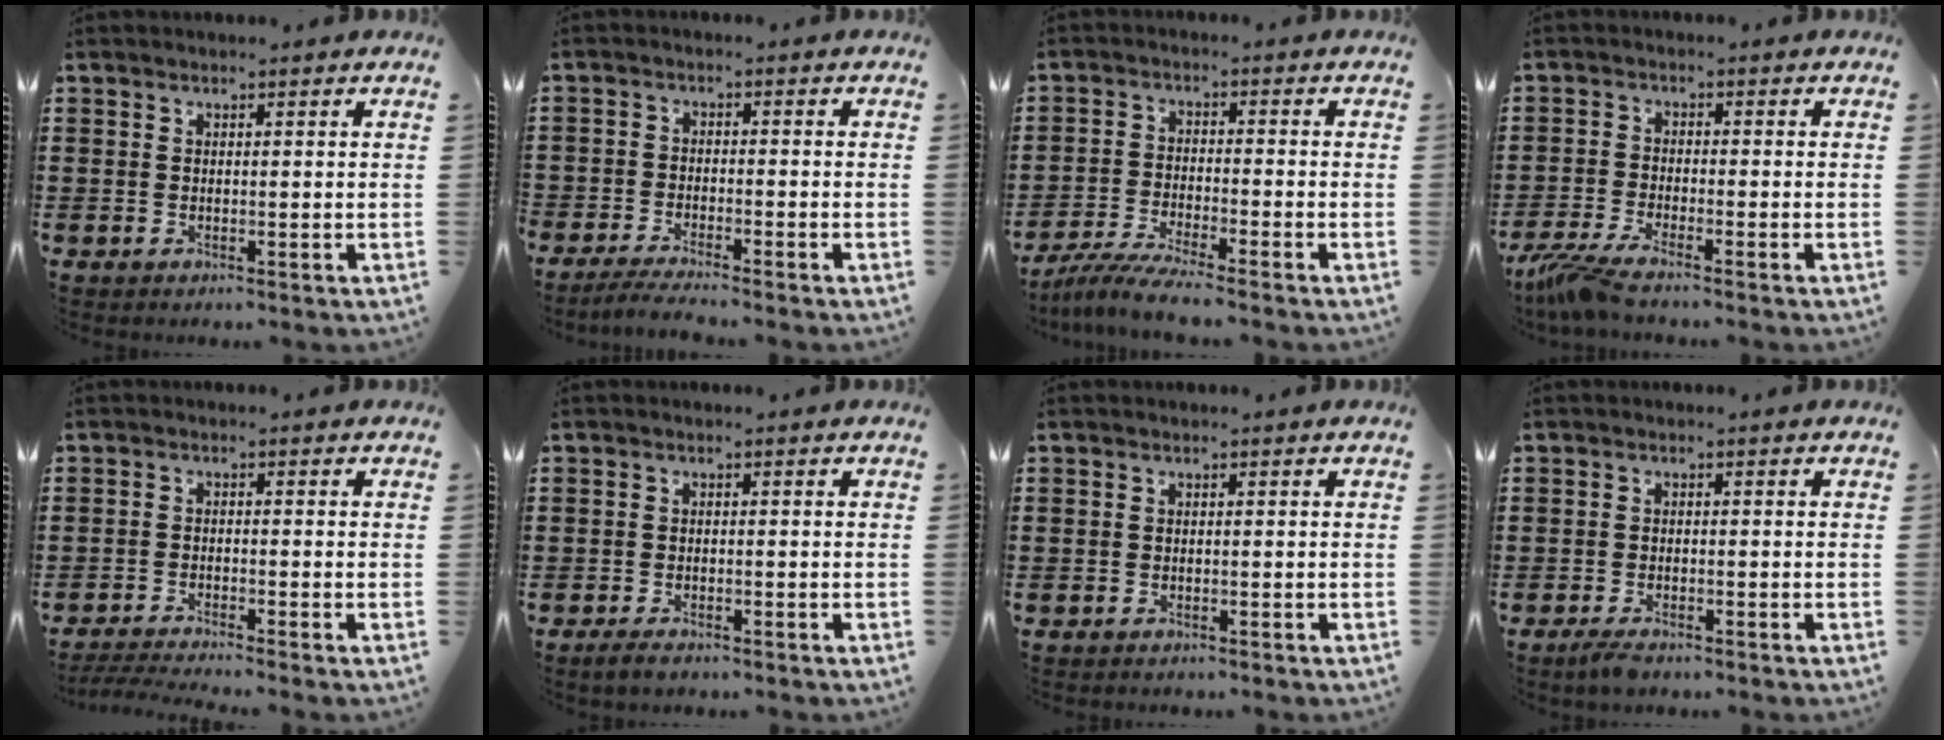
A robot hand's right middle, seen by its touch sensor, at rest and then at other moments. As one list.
[{"total": 3.2, "force": [-3.1, 0.1, 0.6], "torque": [-0.019, -0.001, -0.067]}, {"total": 5.0, "force": [-4.6, -0.4, 1.8], "torque": [-0.050, -0.020, -0.094]}, {"total": 4.1, "force": [-3.5, -0.4, 2.2], "torque": [-0.073, -0.025, -0.076]}, {"total": 2.6, "force": [-2.4, -0.2, 0.8], "torque": [-0.021, -0.001, -0.052]}, {"total": 1.6, "force": [-1.2, 0.5, 0.9], "torque": [-0.025, -0.002, -0.027]}, {"total": 0.5, "force": [-0.5, 0.1, 0.0], "torque": [-0.001, 0.001, -0.011]}, {"total": 1.7, "force": [-1.5, 0.3, 0.8], "torque": [-0.030, -0.005, -0.033]}]